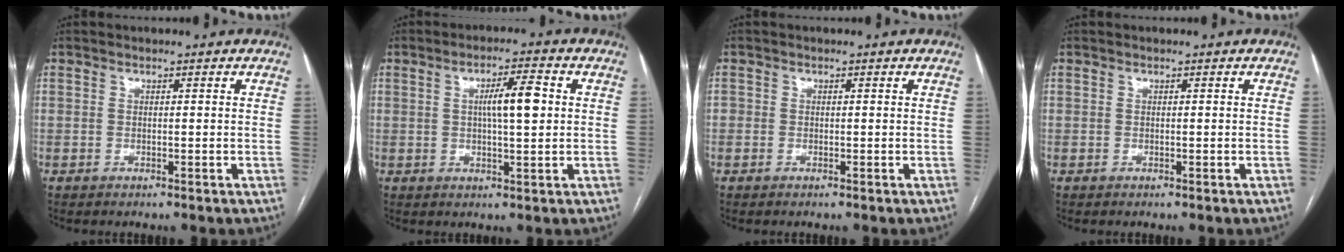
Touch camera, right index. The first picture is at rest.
{"total": 6.3, "force": [1.0, 0.9, 6.2], "torque": [-0.104, 0.011, 0.017]}
{"total": 0.7, "force": [-0.1, 0.7, 0.1], "torque": [0.006, 0.007, -0.002]}
{"total": 0.0}